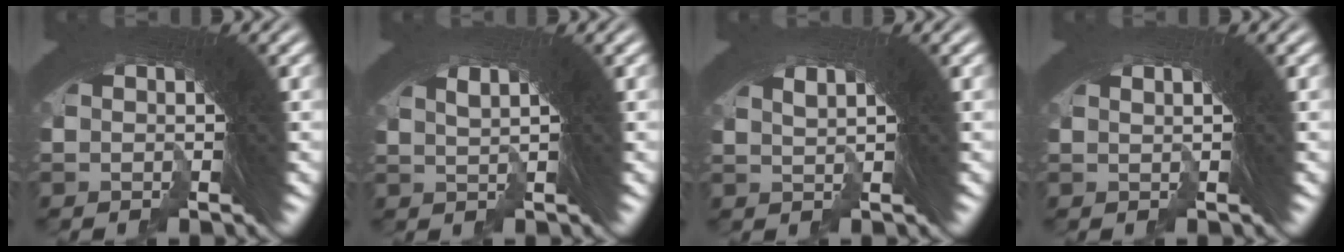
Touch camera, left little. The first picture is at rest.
{"total": 2.2, "force": [0.1, 1.4, 1.6], "torque": [-0.051, -0.003, 0.002]}
{"total": 1.5, "force": [-0.1, 1.0, 1.1], "torque": [-0.044, -0.009, 0.001]}
{"total": 0.6, "force": [-0.4, -0.3, -0.4], "torque": [0.001, -0.006, -0.002]}